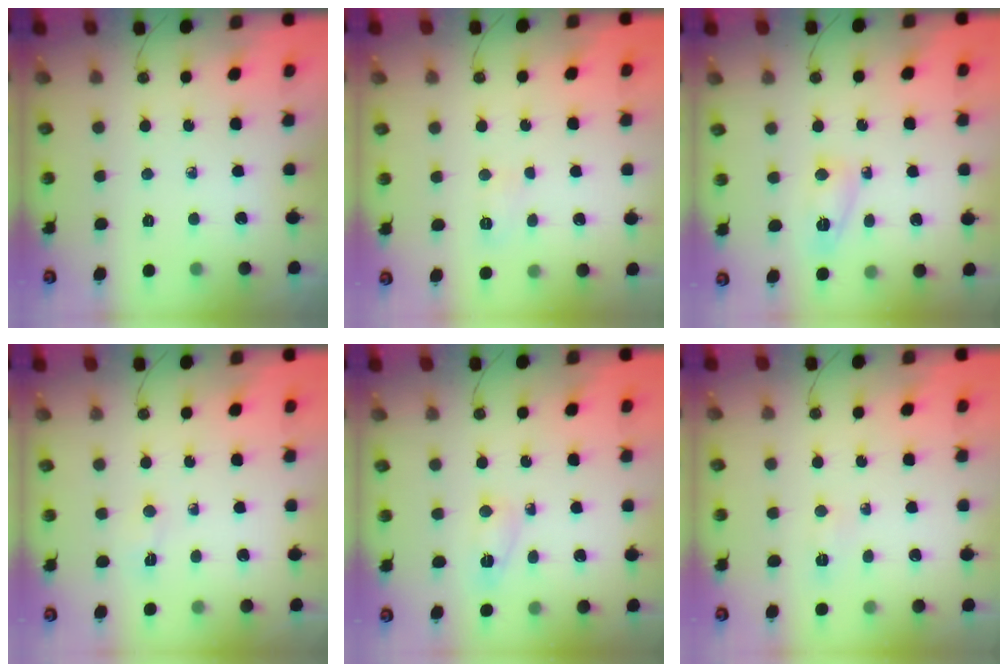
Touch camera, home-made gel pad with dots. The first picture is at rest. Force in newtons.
{"total": 3.9, "press": 3.7, "slide": 1.1}
{"total": 5.3, "press": 5.3, "slide": 0.4}
{"total": 2.5, "press": 2.5, "slide": 0.5}
{"total": 3.1, "press": 3.1, "slide": 0.3}
{"total": 2.9, "press": 2.7, "slide": 1.0}